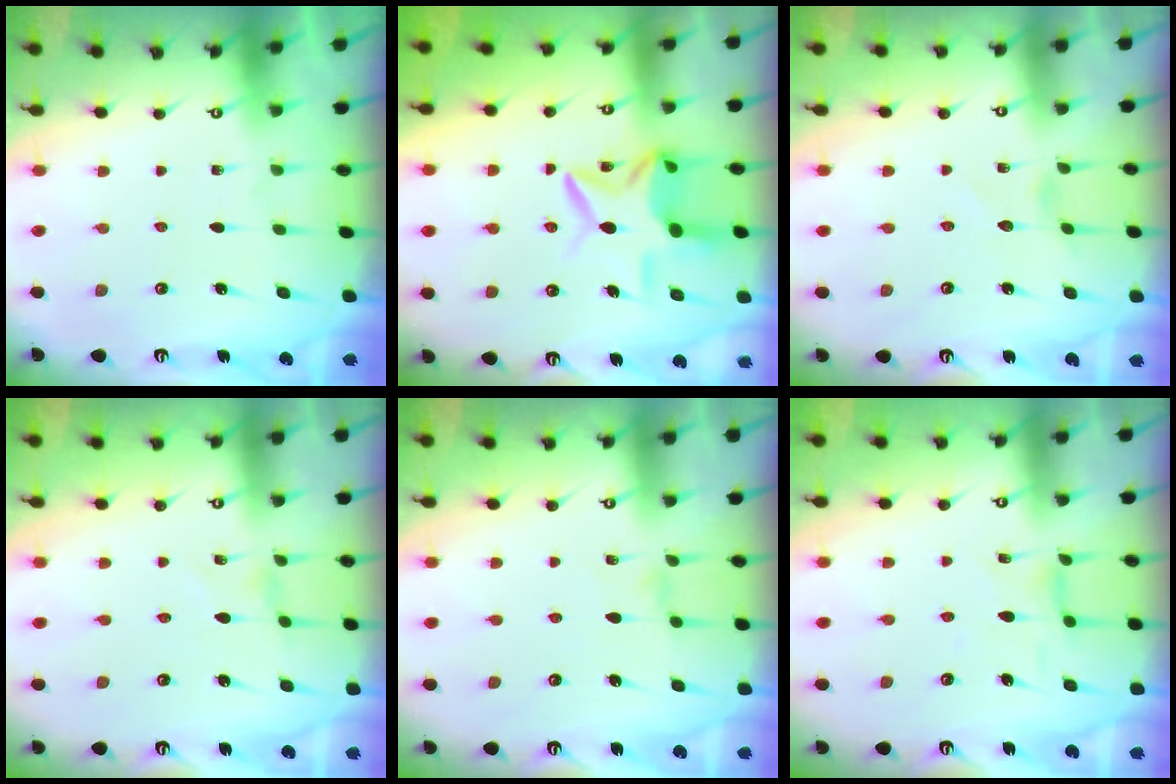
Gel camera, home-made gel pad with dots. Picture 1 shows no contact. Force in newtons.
{"total": 10.5, "press": 10.4, "slide": 1.6}
{"total": 0.9, "press": 0.9, "slide": 0.1}
{"total": 0.0}
{"total": 0.8, "press": 0.8, "slide": 0.3}
{"total": 1.7, "press": 1.6, "slide": 0.4}